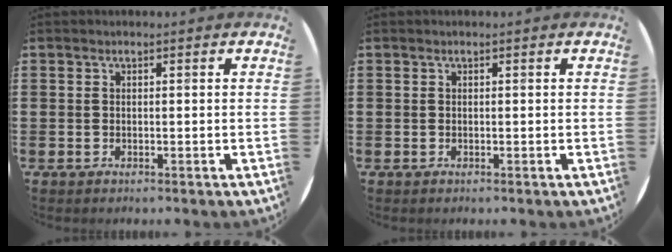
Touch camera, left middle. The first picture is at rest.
{"total": 0.0}